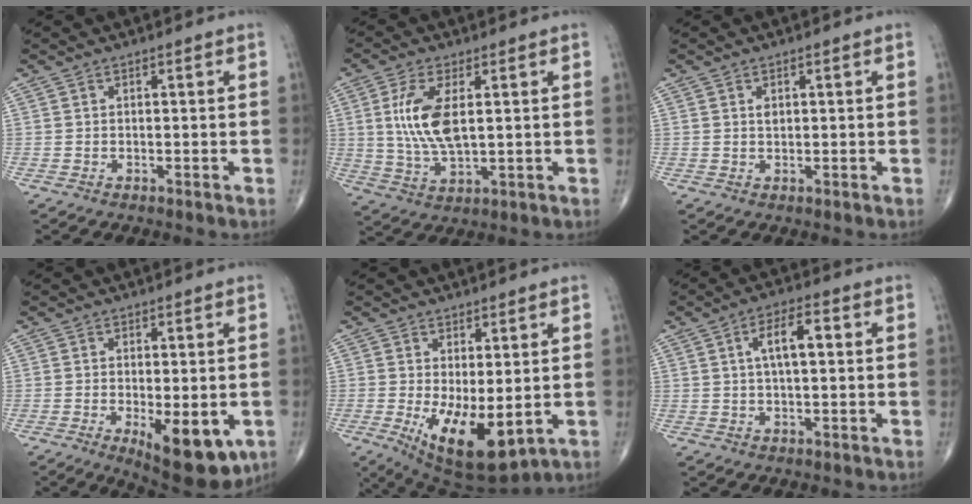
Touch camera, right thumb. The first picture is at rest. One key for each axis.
{"total": 10.3, "fx": 1.9, "fy": 4.4, "fz": 9.1, "tx": -0.193, "ty": -0.012, "tz": 0.043}
{"total": 1.1, "fx": 0.4, "fy": 0.7, "fz": 0.8, "tx": -0.009, "ty": -0.002, "tz": 0.009}
{"total": 11.6, "fx": -3.9, "fy": 4.6, "fz": 9.9, "tx": -0.122, "ty": -0.017, "tz": -0.046}
{"total": 11.9, "fx": -1.9, "fy": 5.0, "fz": 10.6, "tx": -0.171, "ty": -0.028, "tz": -0.009}
{"total": 6.8, "fx": 1.4, "fy": 2.6, "fz": 6.1, "tx": -0.101, "ty": 0.011, "tz": 0.021}